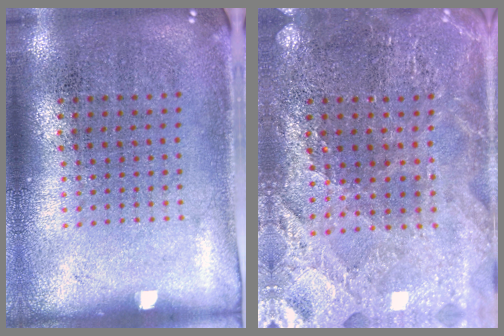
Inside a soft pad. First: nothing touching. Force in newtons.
{"total": 2.6, "press": 2.6, "slide": 0.4}